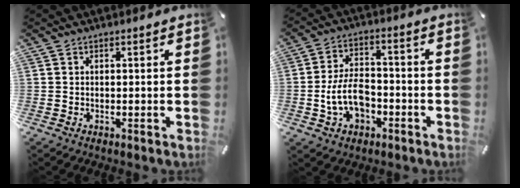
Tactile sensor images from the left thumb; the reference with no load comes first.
{"total": 10.8, "force": [-2.9, 7.2, 7.6], "torque": [-0.141, 0.019, -0.048]}